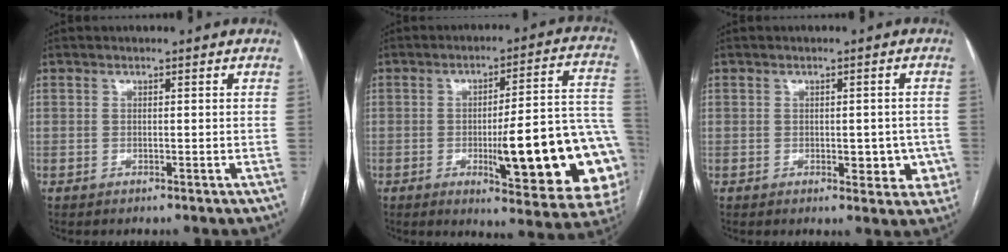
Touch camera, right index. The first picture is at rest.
{"total": 23.3, "force": [-4.9, 3.8, 22.5], "torque": [-0.202, 0.012, -0.052]}
{"total": 5.1, "force": [-1.1, 2.6, 4.2], "torque": [-0.037, 0.006, -0.007]}